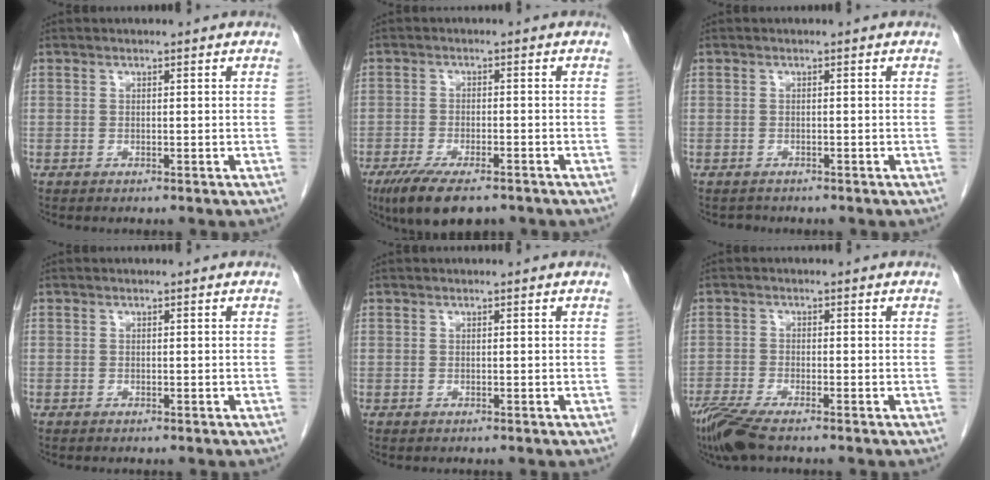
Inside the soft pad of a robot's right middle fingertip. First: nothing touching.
{"total": 8.9, "force": [-6.4, 2.6, 5.6], "torque": [-0.091, -0.015, -0.103]}
{"total": 1.0, "force": [-0.8, 0.4, -0.3], "torque": [-0.002, 0.000, -0.014]}
{"total": 0.0}
{"total": 0.0}
{"total": 6.3, "force": [-4.8, 0.8, 4.0], "torque": [-0.080, -0.018, -0.091]}